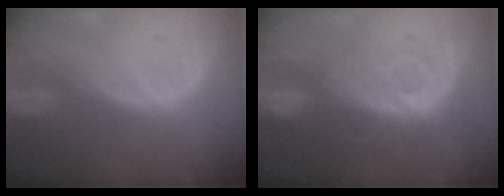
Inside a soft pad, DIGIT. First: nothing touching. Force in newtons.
{"total": 9.2, "press": 8.1, "slide": 4.5}